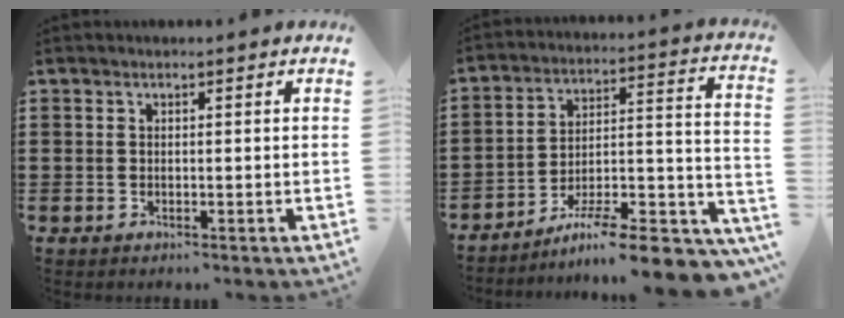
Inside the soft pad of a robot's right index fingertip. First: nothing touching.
{"total": 9.8, "force": [-8.0, 0.8, 5.7], "torque": [-0.075, 0.010, -0.152]}